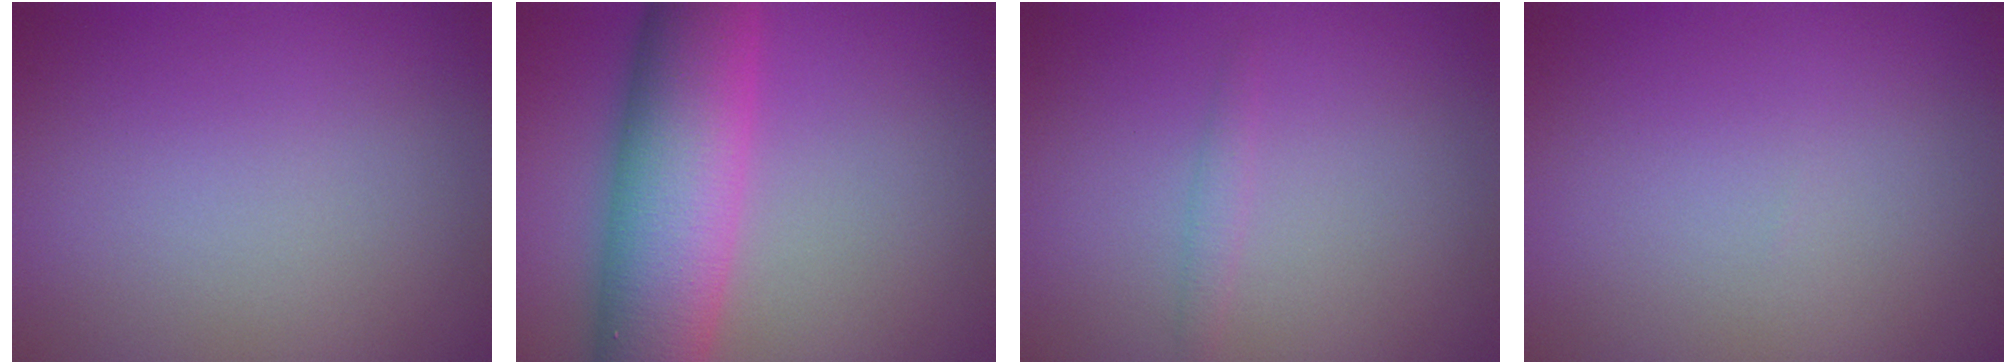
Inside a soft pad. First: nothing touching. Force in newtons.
{"total": 10.4, "press": 10.4, "slide": 0.2}
{"total": 0.9, "press": 0.9, "slide": 0.0}
{"total": 0.0}